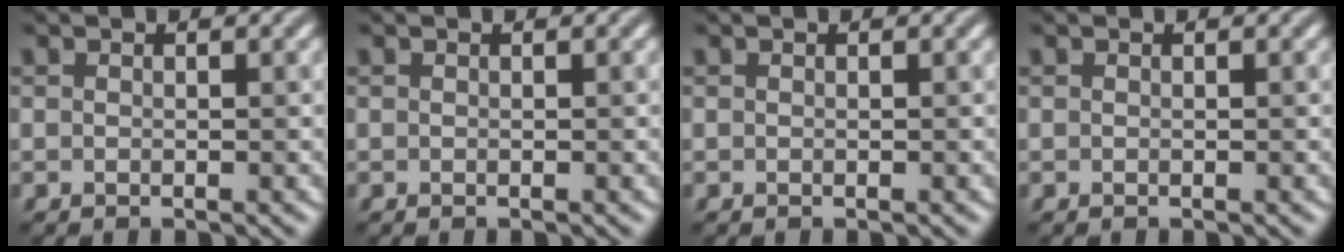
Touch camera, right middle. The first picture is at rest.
{"total": 0.0}
{"total": 0.0}
{"total": 0.0}